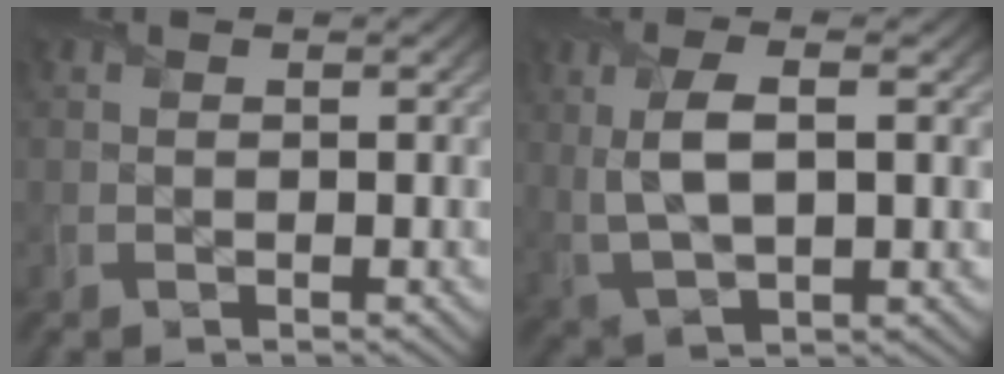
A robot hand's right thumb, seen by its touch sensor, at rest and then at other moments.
{"total": 6.6, "force": [1.1, 2.5, 6.0], "torque": [-0.134, 0.001, 0.021]}